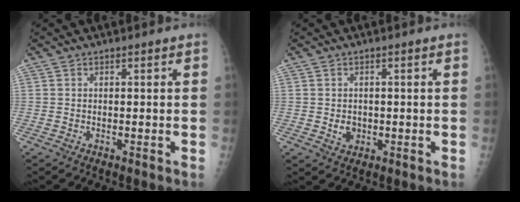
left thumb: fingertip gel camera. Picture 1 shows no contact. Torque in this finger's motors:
{"motor_torque": [0.34, 0.53, 0.17, 0.04, -0.01]}